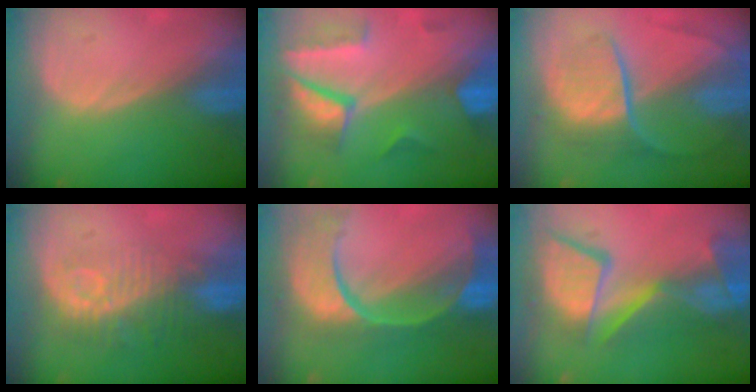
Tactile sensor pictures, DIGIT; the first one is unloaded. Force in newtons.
{"total": 9.3, "press": 8.2, "slide": 4.3}
{"total": 9.1, "press": 7.6, "slide": 5.1}
{"total": 9.8, "press": 8.8, "slide": 4.2}
{"total": 13.2, "press": 10.7, "slide": 7.9}
{"total": 13.1, "press": 11.3, "slide": 6.6}